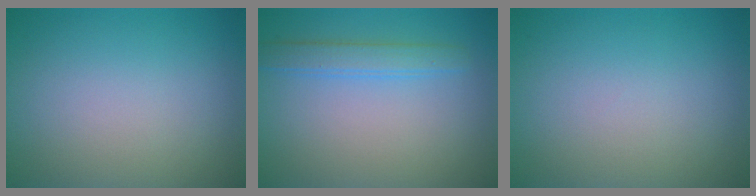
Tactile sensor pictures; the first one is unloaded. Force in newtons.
{"total": 2.3, "press": 2.3, "slide": 0.2}
{"total": 0.0}